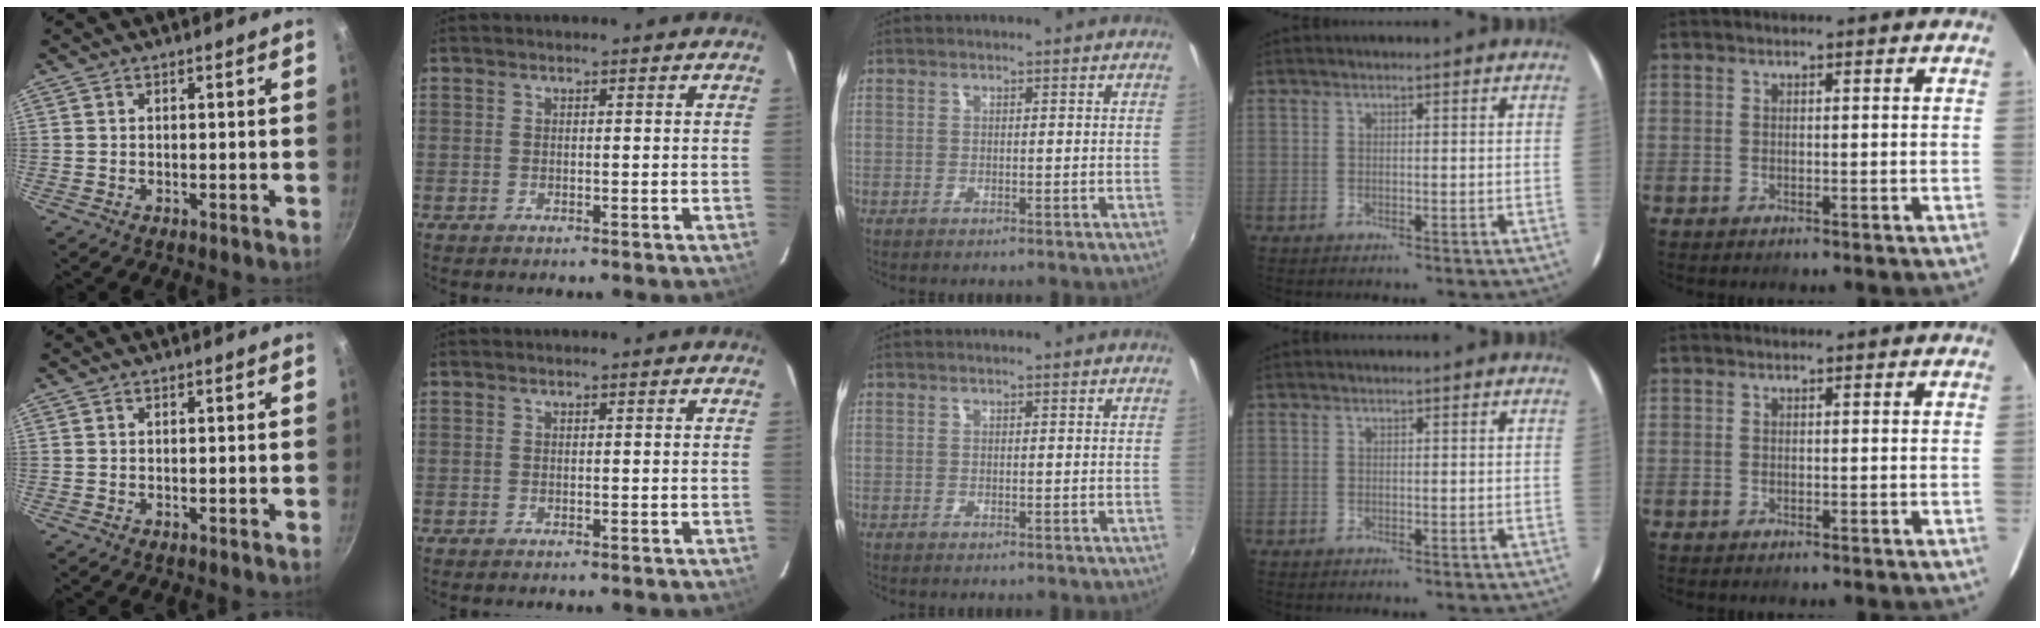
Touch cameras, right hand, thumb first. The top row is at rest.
{}